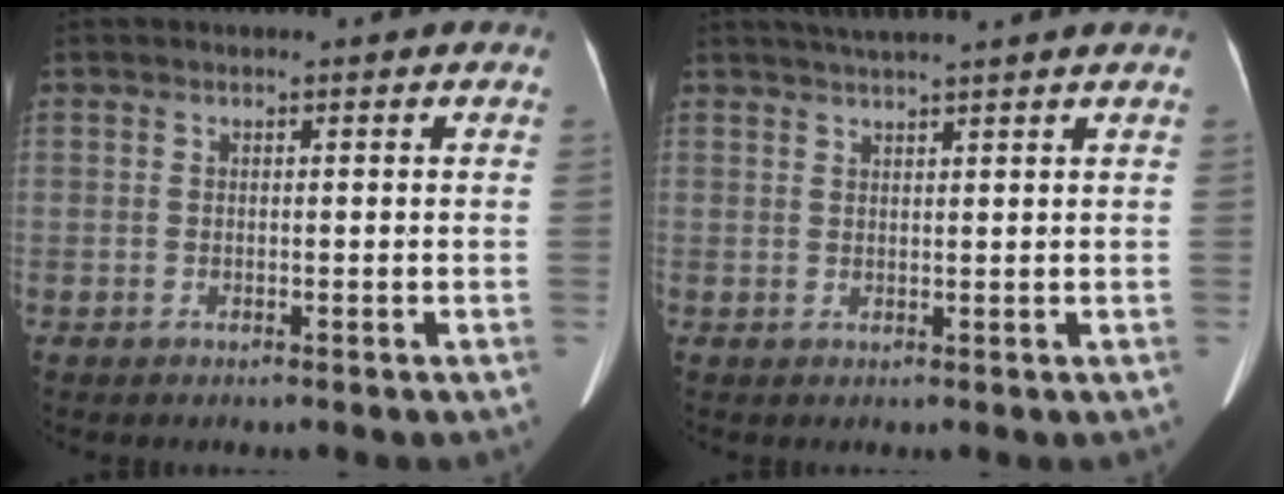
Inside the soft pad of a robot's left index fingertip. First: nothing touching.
{"total": 5.7, "force": [4.9, -1.1, 2.8], "torque": [-0.041, 0.025, 0.073]}